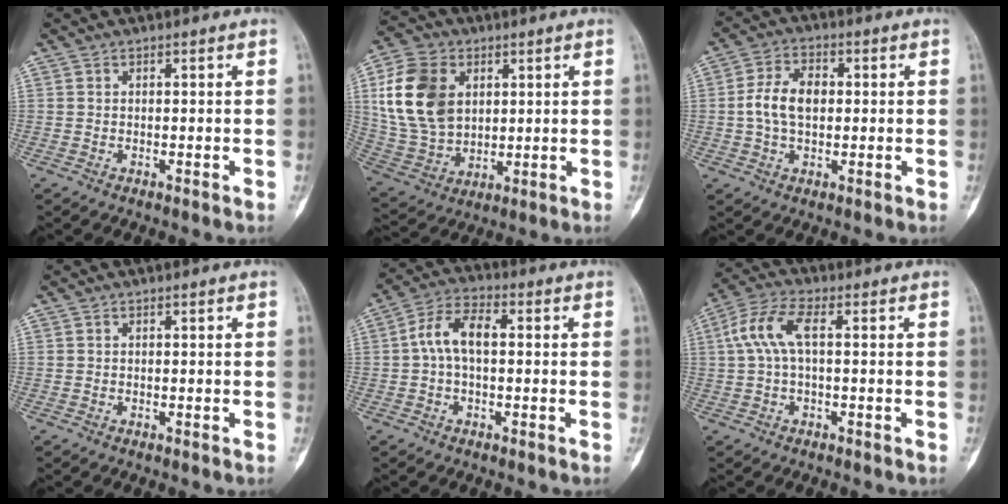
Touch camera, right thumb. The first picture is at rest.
{"total": 16.5, "force": [4.2, 11.8, 10.8], "torque": [-0.199, -0.006, 0.087]}
{"total": 7.8, "force": [0.3, 4.9, 6.1], "torque": [-0.111, 0.016, 0.001]}
{"total": 0.0}
{"total": 7.7, "force": [0.4, 4.1, 6.6], "torque": [-0.124, 0.029, 0.000]}
{"total": 7.5, "force": [1.0, 3.0, 6.8], "torque": [-0.163, 0.028, 0.016]}